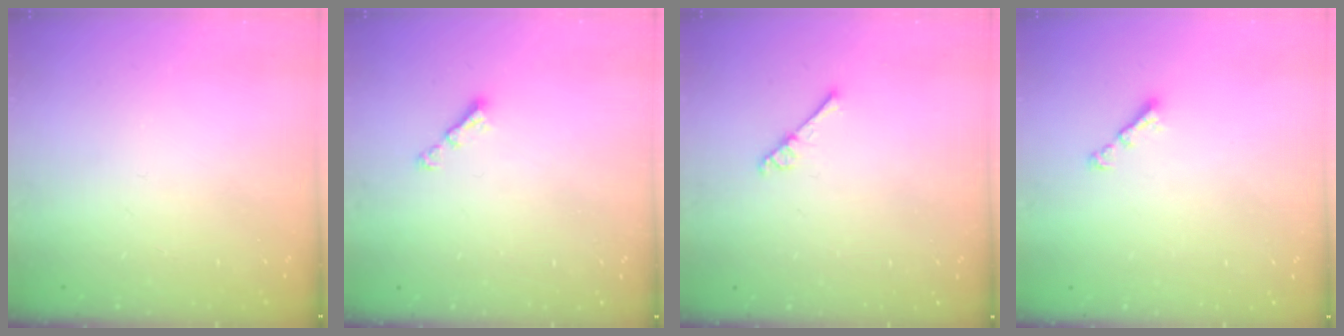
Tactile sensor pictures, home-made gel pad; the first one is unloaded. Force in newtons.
{"total": 2.9, "press": 2.9, "slide": 0.3}
{"total": 2.6, "press": 2.6, "slide": 0.3}
{"total": 2.9, "press": 2.8, "slide": 0.6}